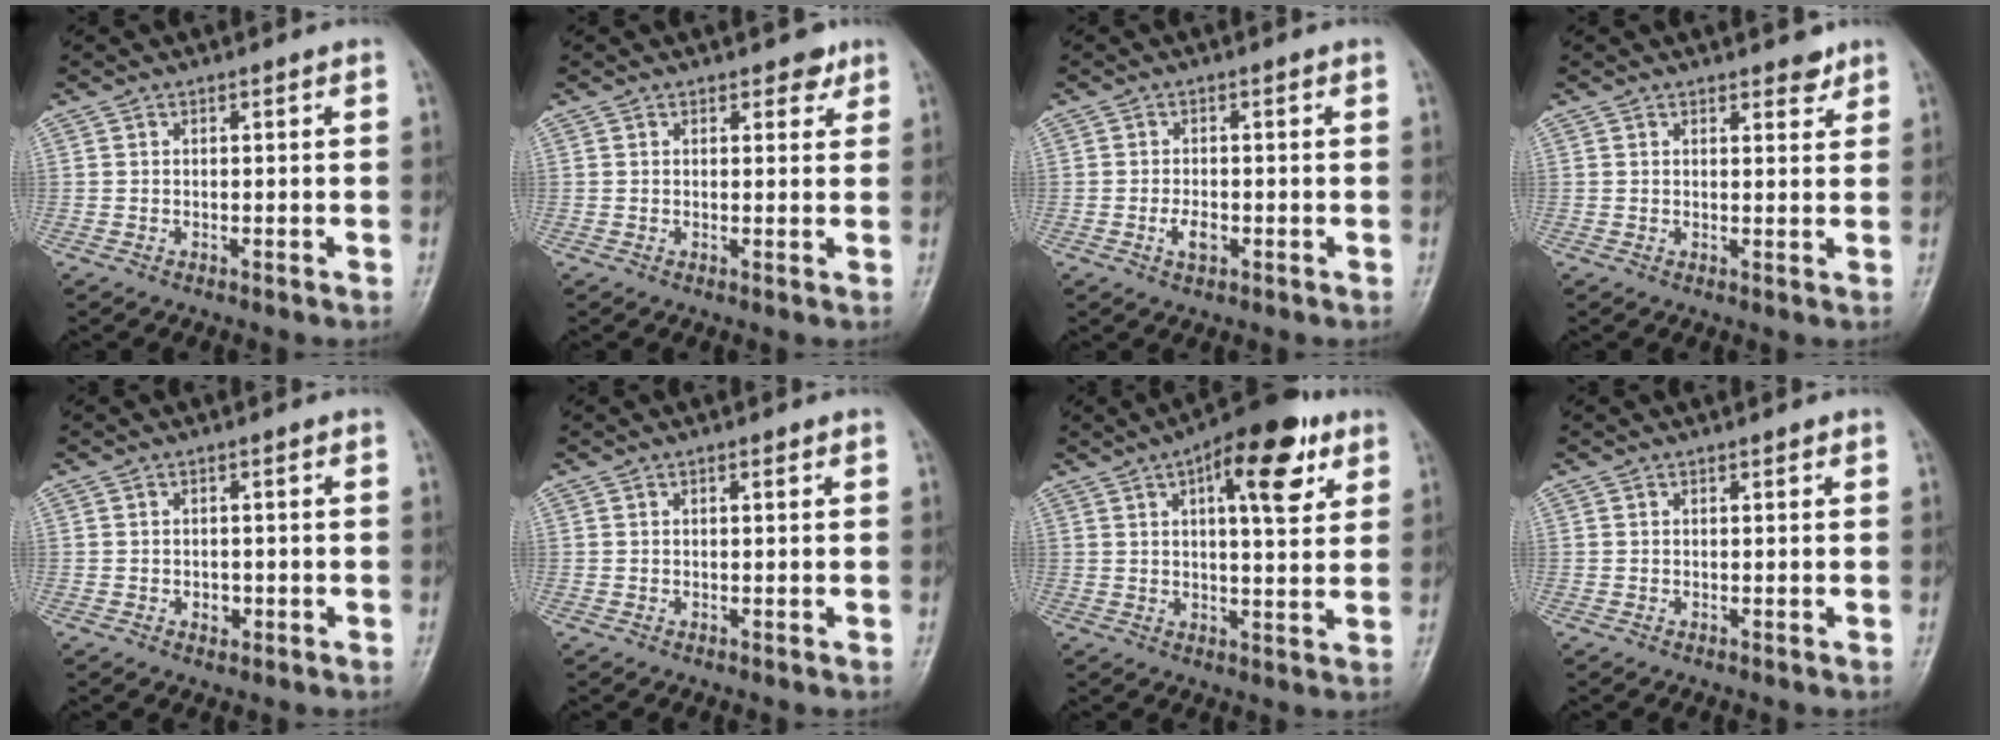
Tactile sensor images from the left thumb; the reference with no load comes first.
{"total": 2.4, "force": [1.7, 1.4, 1.0], "torque": [0.005, -0.008, 0.019]}
{"total": 2.7, "force": [-0.9, 1.5, 2.1], "torque": [-0.036, 0.001, -0.017]}
{"total": 2.7, "force": [2.1, 1.2, 1.2], "torque": [-0.001, -0.013, 0.027]}
{"total": 1.8, "force": [-0.4, 1.4, 1.0], "torque": [-0.007, 0.002, -0.003]}
{"total": 0.8, "force": [0.4, 0.3, 0.7], "torque": [-0.010, 0.000, 0.005]}
{"total": 14.1, "force": [6.3, 5.3, 11.4], "torque": [-0.135, -0.010, 0.084]}
{"total": 0.6, "force": [0.4, 0.3, 0.4], "torque": [-0.004, -0.002, 0.004]}